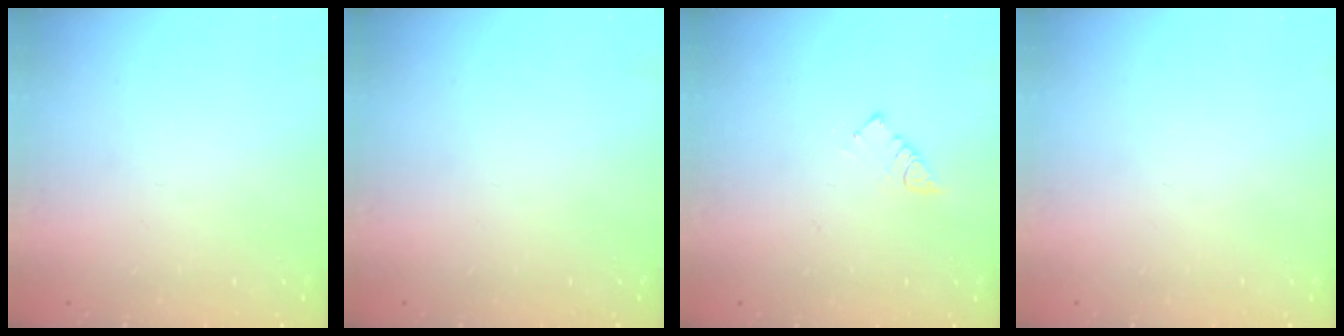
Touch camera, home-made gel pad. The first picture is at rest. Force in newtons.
{"total": 0.0}
{"total": 3.1, "press": 3.1, "slide": 0.3}
{"total": 0.0}